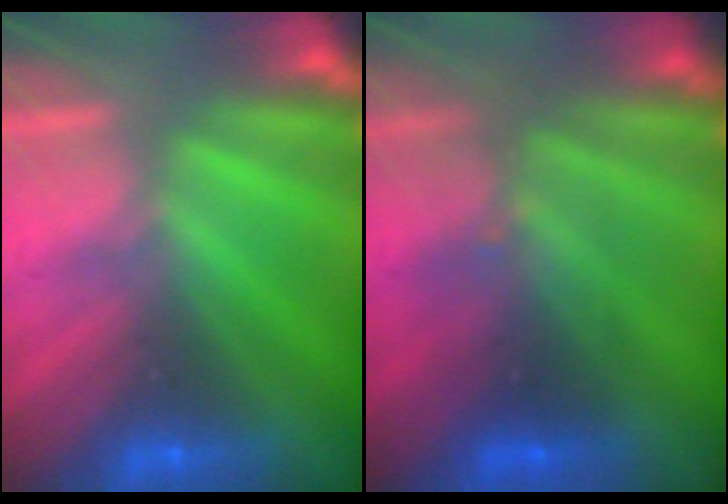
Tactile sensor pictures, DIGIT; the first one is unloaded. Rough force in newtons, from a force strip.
{"total": 2.6}